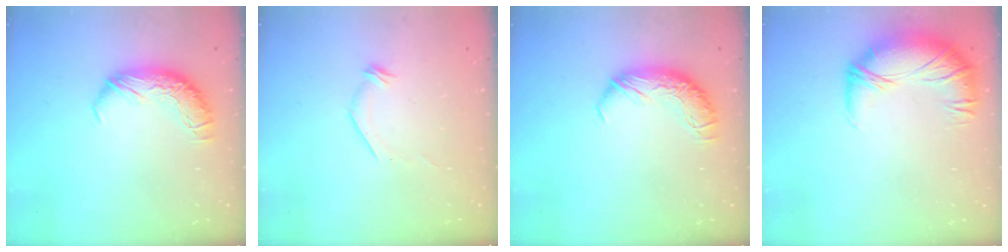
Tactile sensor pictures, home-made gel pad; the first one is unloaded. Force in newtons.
{"total": 6.0, "press": 5.9, "slide": 1.0}
{"total": 0.0}
{"total": 2.8, "press": 1.4, "slide": 2.5}